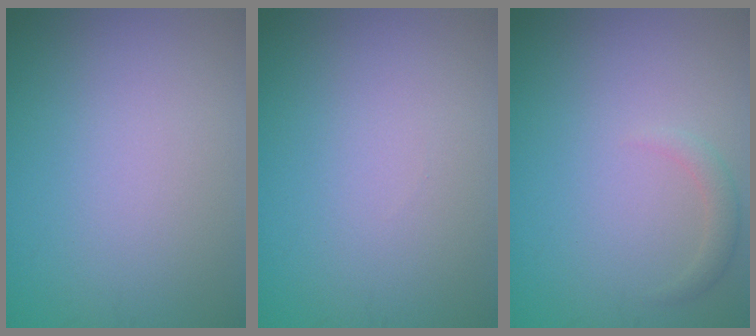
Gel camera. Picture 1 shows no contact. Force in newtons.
{"total": 0.0}
{"total": 1.3, "press": 1.3, "slide": 0.1}